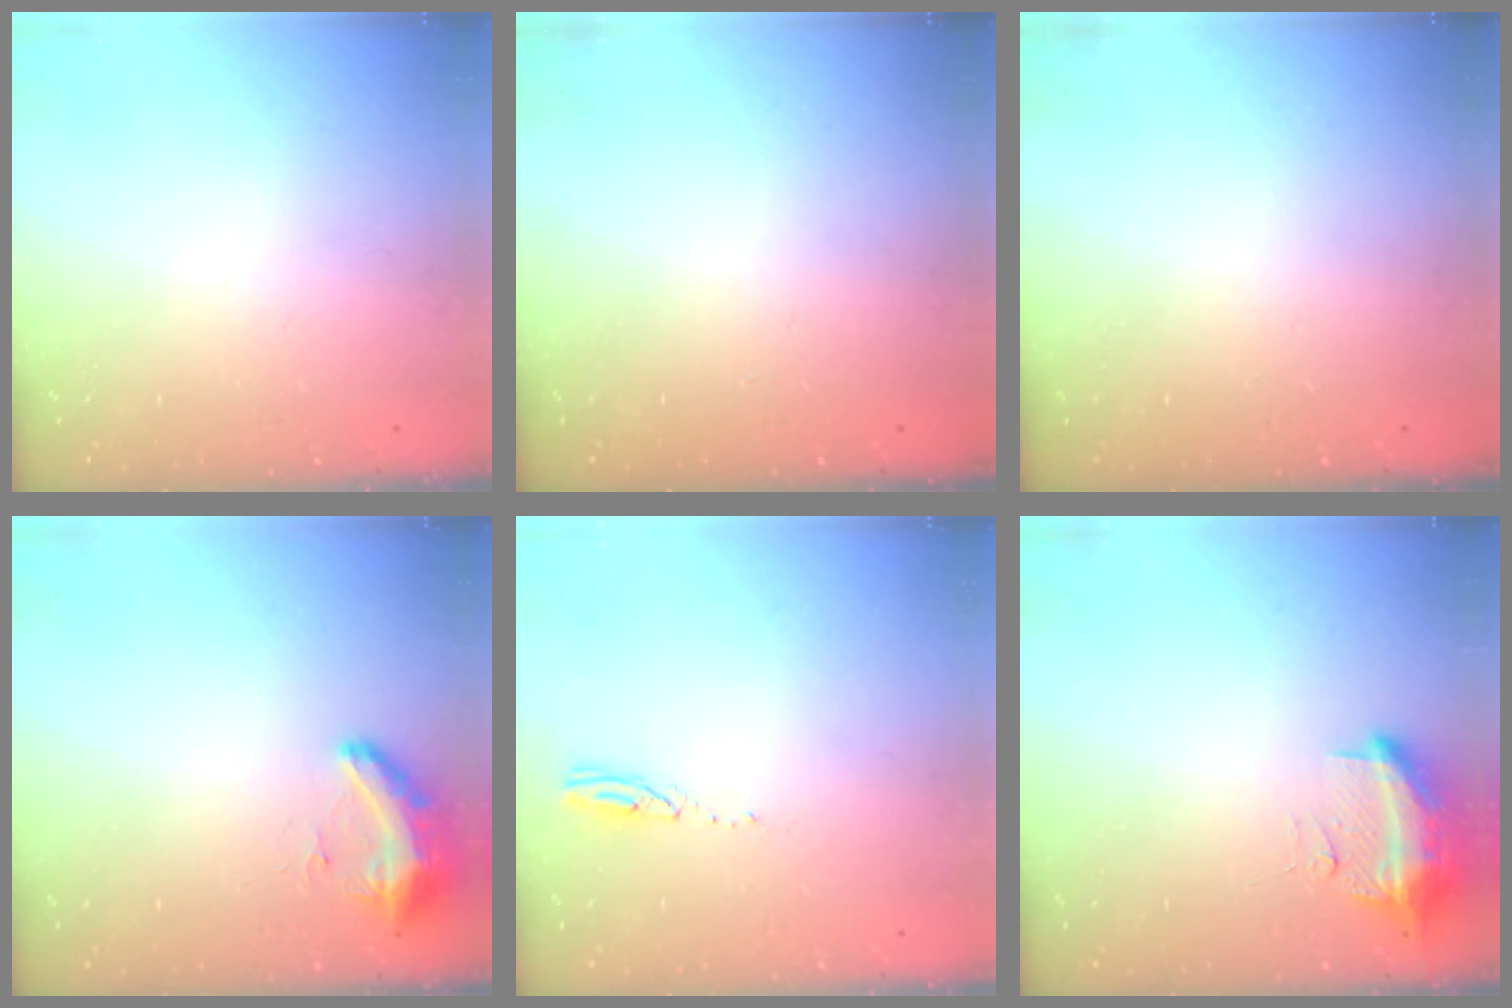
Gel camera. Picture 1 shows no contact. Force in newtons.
{"total": 0.0}
{"total": 0.0}
{"total": 10.2, "press": 9.3, "slide": 4.2}
{"total": 3.4, "press": 3.3, "slide": 0.3}
{"total": 11.3, "press": 10.3, "slide": 4.7}